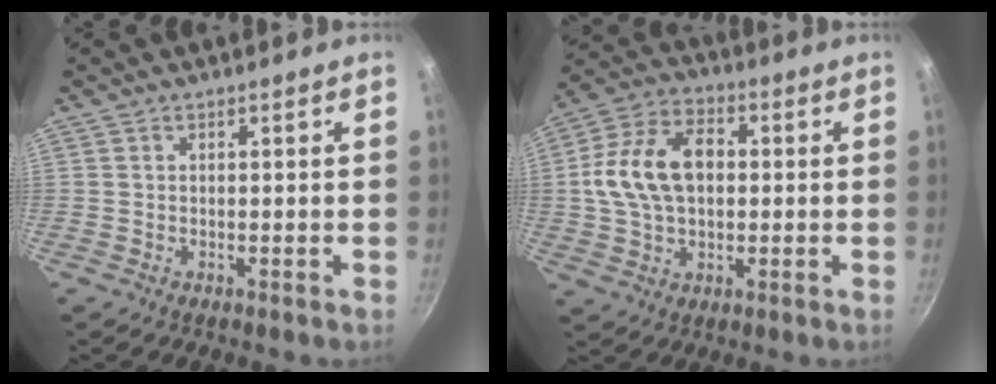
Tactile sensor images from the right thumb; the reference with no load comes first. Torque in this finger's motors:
{"motor_torque": [-0.39, 1.07, -0.11, 0.01, 0.12]}